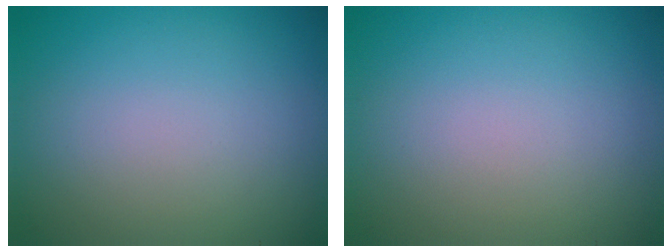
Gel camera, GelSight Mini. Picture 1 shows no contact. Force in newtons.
{"total": 0.0}